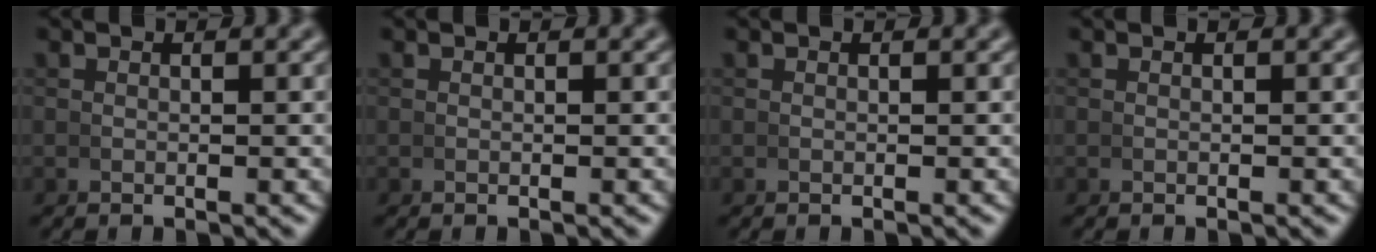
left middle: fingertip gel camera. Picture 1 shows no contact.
{"total": 0.0}
{"total": 0.0}
{"total": 0.0}